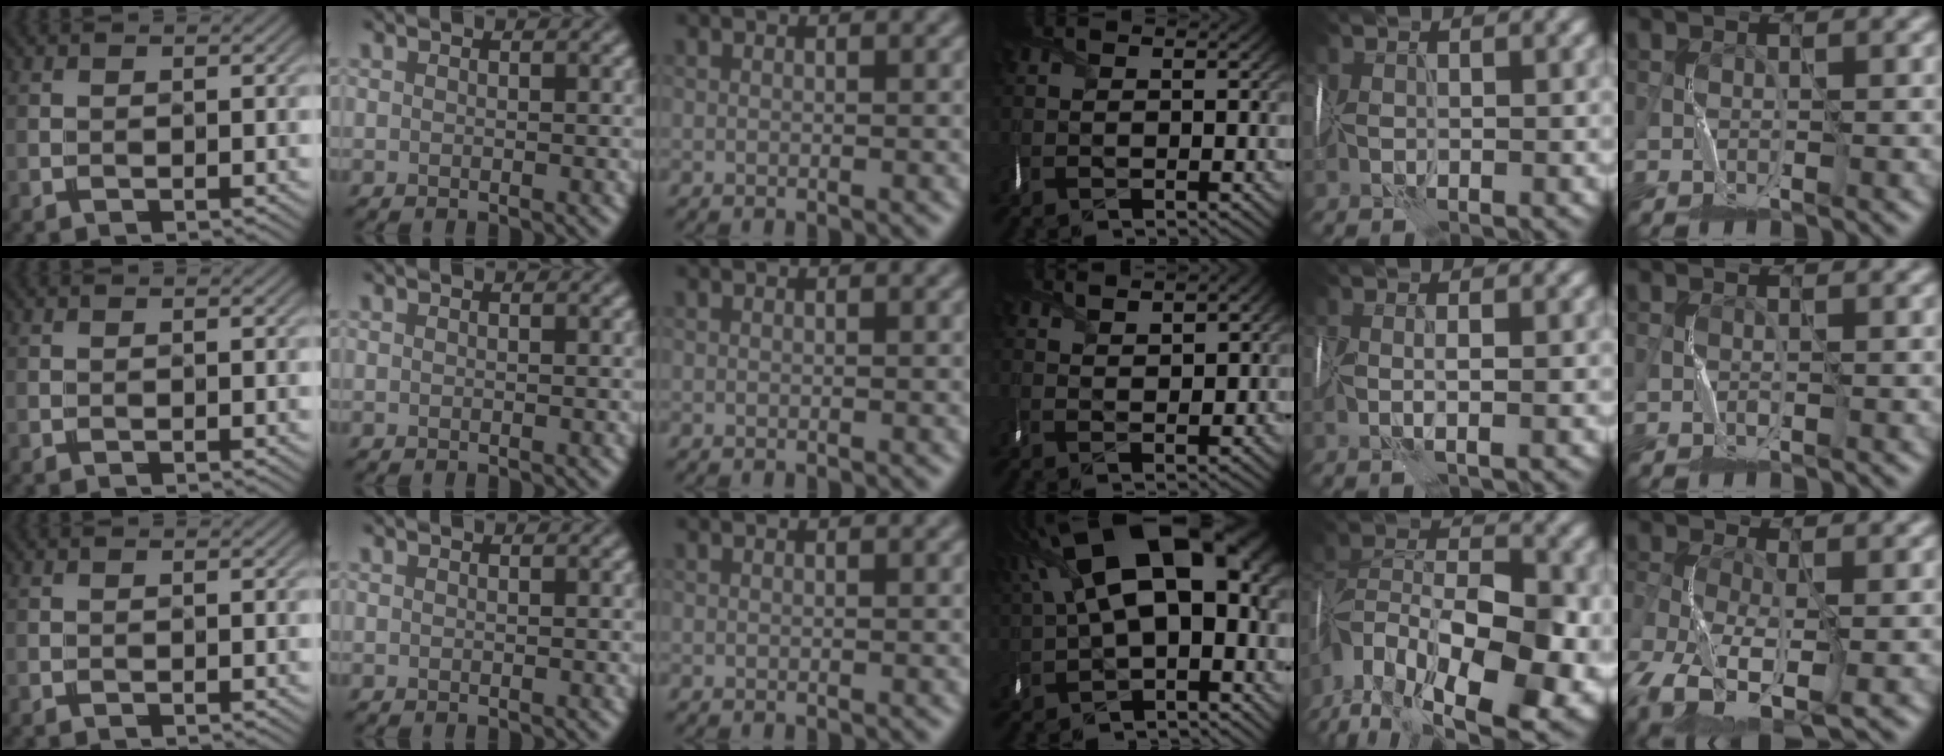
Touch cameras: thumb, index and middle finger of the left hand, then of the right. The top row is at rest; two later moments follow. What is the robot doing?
{"motion": "wrap", "object": "sponge"}